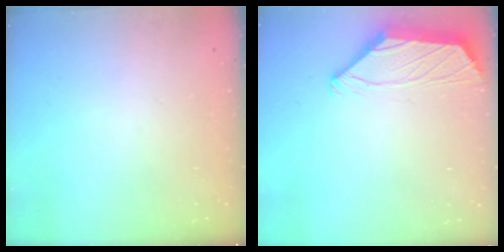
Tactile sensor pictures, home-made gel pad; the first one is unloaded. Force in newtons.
{"total": 1.7, "press": 1.5, "slide": 0.7}